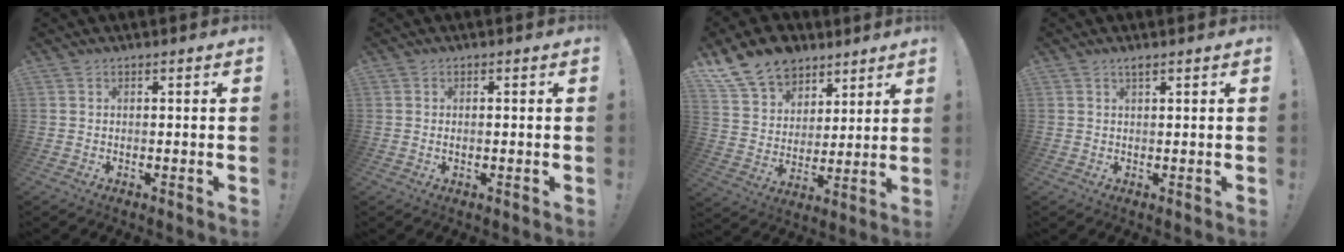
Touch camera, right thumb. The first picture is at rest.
{"total": 0.7, "force": [-0.2, 0.1, 0.7], "torque": [-0.012, 0.000, -0.003]}
{"total": 15.0, "force": [10.7, 9.6, 4.5], "torque": [-0.084, -0.071, 0.206]}
{"total": 1.2, "force": [0.9, 0.0, 0.8], "torque": [-0.025, 0.005, 0.017]}